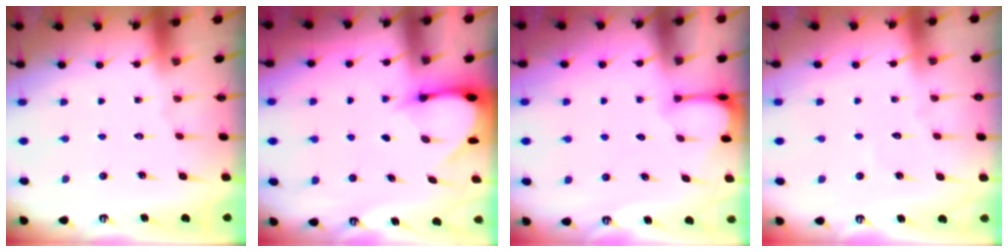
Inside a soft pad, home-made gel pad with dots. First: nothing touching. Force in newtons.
{"total": 3.7, "press": 3.6, "slide": 0.3}
{"total": 2.0, "press": 2.0, "slide": 0.2}
{"total": 2.1, "press": 2.1, "slide": 0.2}